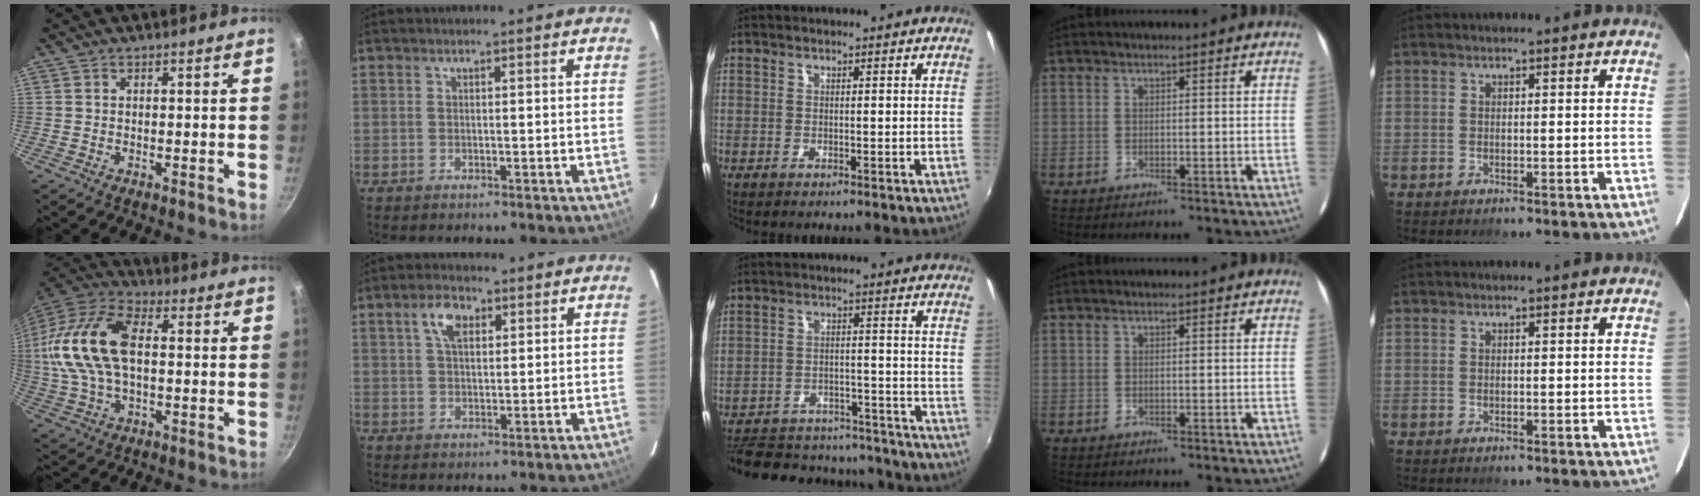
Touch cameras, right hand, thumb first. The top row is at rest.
{"thumb": {"total": 18.9, "force": [1.2, 10.9, 15.5], "torque": [-0.308, 0.036, 0.010]}, "index": {"total": 5.3, "force": [2.2, 2.9, 3.9], "torque": [-0.071, 0.014, 0.040]}, "middle": {"total": 25.1, "force": [-21.1, 9.8, 9.5], "torque": [-0.208, 0.016, -0.268]}}